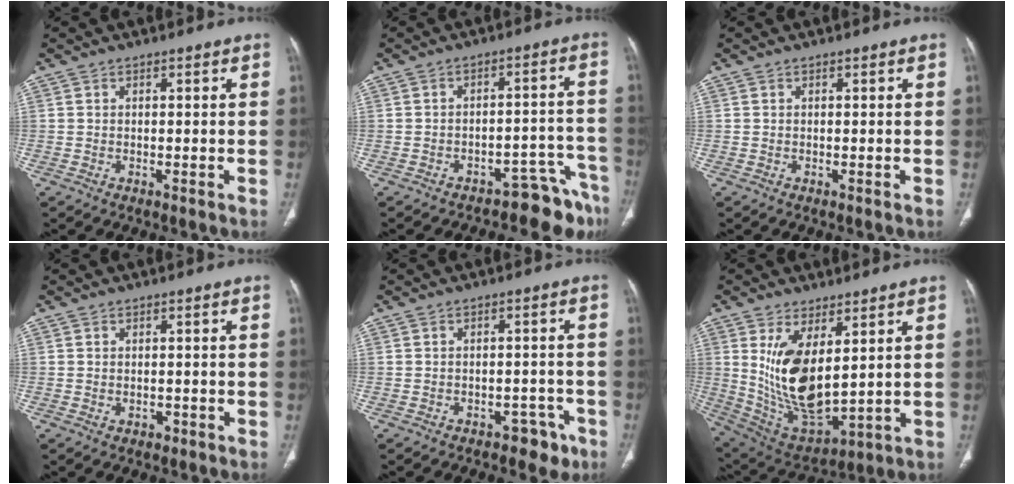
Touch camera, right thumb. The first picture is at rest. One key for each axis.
{"total": 7.9, "fx": -7.3, "fy": 2.8, "fz": 1.4, "tx": 0.022, "ty": 0.104, "tz": -0.098}
{"total": 0.0}
{"total": 1.2, "fx": -0.4, "fy": 0.9, "fz": 0.6, "tx": -0.009, "ty": 0.006, "tz": -0.001}
{"total": 4.8, "fx": -3.1, "fy": 3.1, "fz": 2.0, "tx": -0.007, "ty": 0.028, "tz": -0.037}
{"total": 15.0, "fx": 3.8, "fy": 6.9, "fz": 12.7, "tx": -0.231, "ty": -0.033, "tz": 0.100}